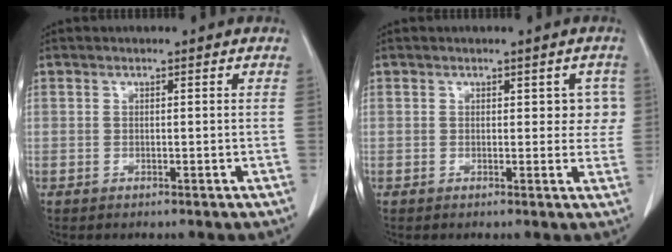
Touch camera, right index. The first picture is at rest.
{"total": 3.1, "force": [0.9, 2.1, 2.2], "torque": [-0.008, 0.009, 0.008]}